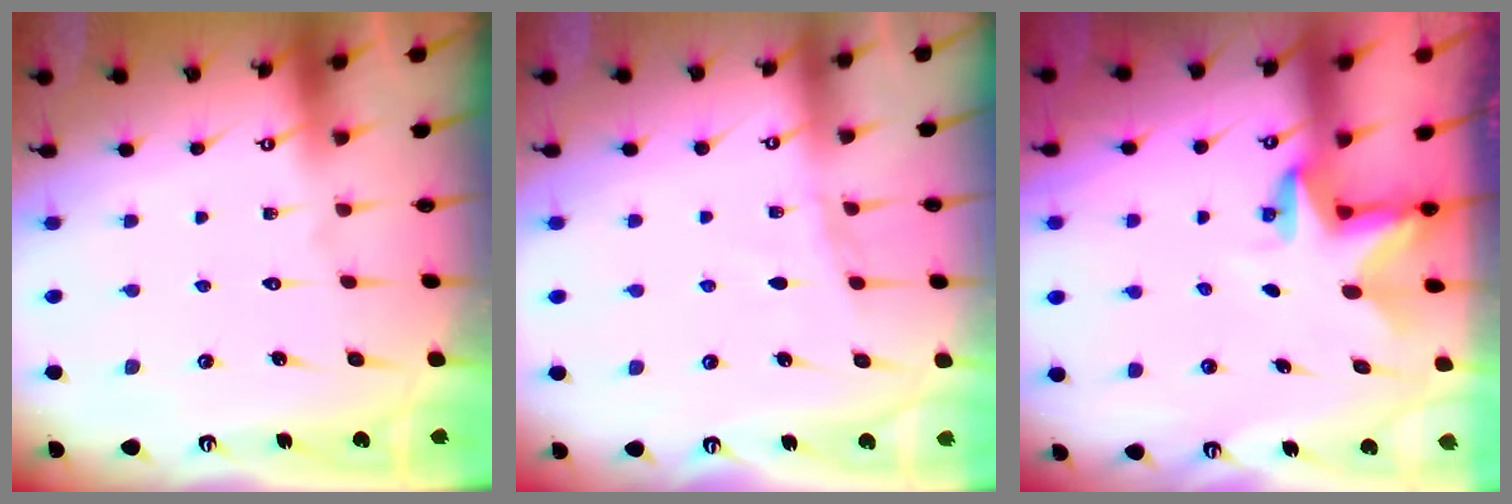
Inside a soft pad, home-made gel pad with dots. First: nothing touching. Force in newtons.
{"total": 5.5, "press": 5.5, "slide": 0.5}
{"total": 2.9, "press": 2.9, "slide": 0.1}